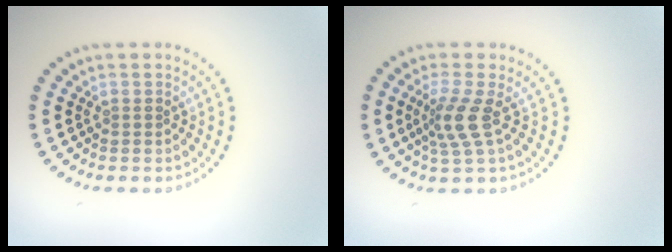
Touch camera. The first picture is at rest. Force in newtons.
{"total": 2.9, "press": 2.0, "slide": 2.0}